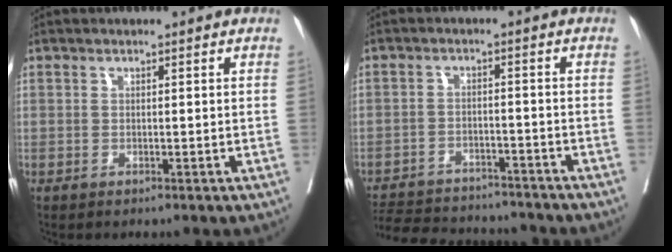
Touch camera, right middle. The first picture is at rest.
{"total": 14.7, "force": [-13.7, 3.5, 4.1], "torque": [-0.085, 0.002, -0.192]}